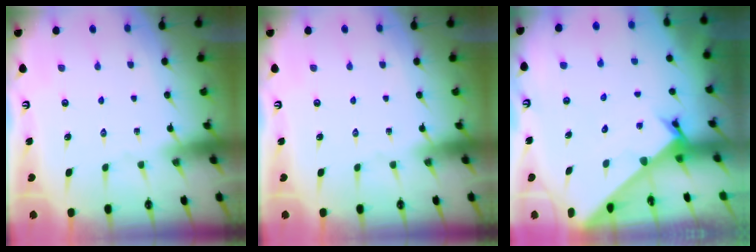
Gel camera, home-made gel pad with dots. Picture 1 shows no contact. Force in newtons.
{"total": 0.0}
{"total": 2.2, "press": 2.2, "slide": 0.2}